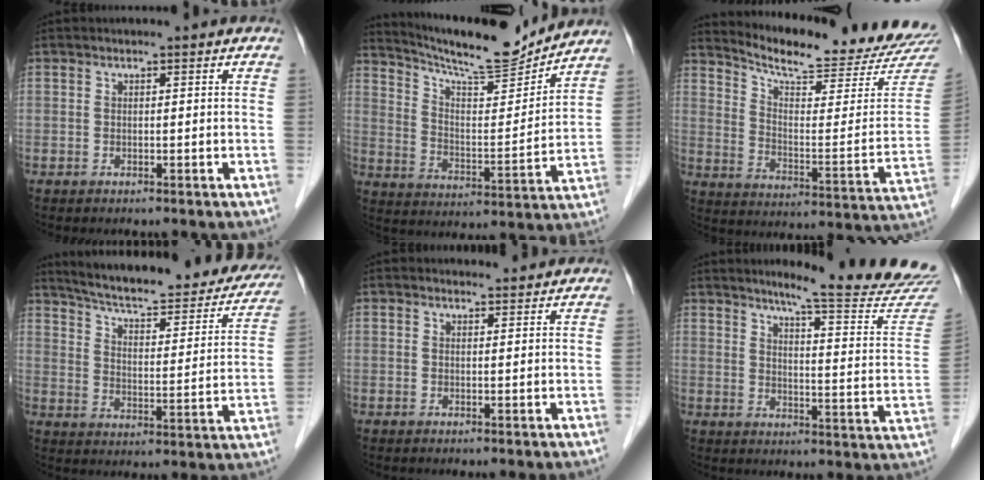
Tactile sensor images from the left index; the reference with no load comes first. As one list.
[{"total": 15.5, "force": [14.8, 0.8, 4.8], "torque": [-0.091, -0.008, 0.235]}, {"total": 21.0, "force": [20.3, 1.2, 5.4], "torque": [-0.092, -0.100, 0.262]}, {"total": 27.5, "force": [23.7, 5.9, 12.6], "torque": [-0.184, -0.032, 0.299]}, {"total": 2.1, "force": [2.0, 0.5, 0.0], "torque": [-0.007, 0.004, 0.027]}, {"total": 20.5, "force": [18.7, -0.3, 8.4], "torque": [-0.107, -0.101, 0.221]}]